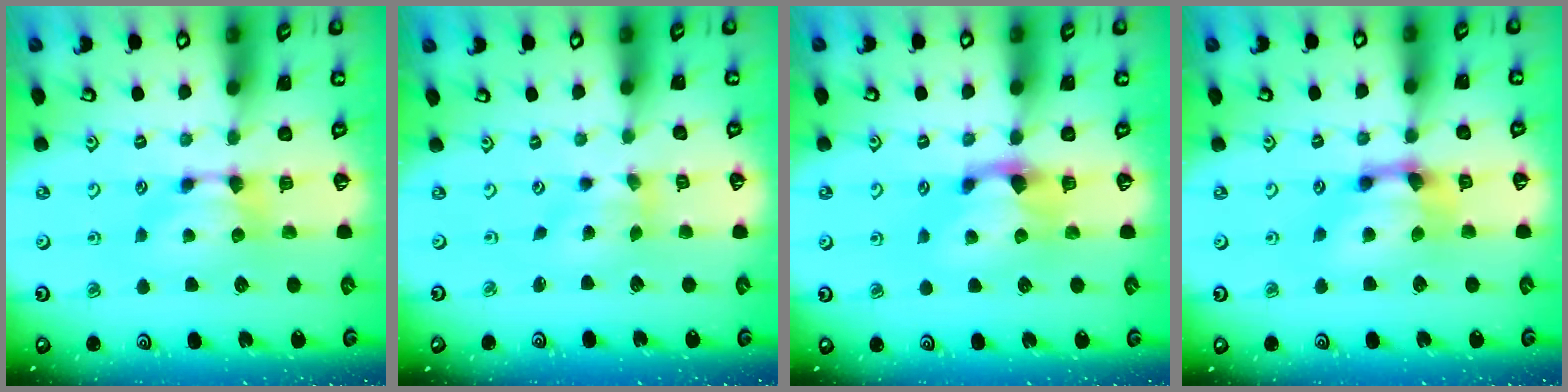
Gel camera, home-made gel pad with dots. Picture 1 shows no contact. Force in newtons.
{"total": 1.7, "press": 1.0, "slide": 1.3}
{"total": 1.4, "press": 0.9, "slide": 1.0}
{"total": 3.2, "press": 2.6, "slide": 1.8}